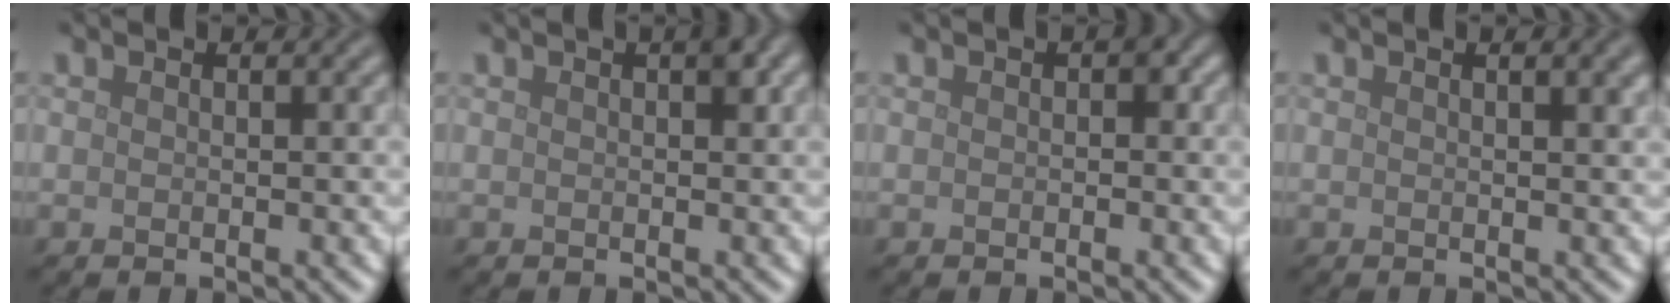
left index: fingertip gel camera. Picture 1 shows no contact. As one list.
[{"total": 1.3, "force": [0.5, 0.4, 1.2], "torque": [-0.014, 0.003, 0.009]}, {"total": 0.9, "force": [0.0, 0.6, 0.7], "torque": [-0.006, -0.001, -0.001]}, {"total": 1.9, "force": [0.9, 0.6, 1.6], "torque": [-0.013, 0.005, 0.012]}]